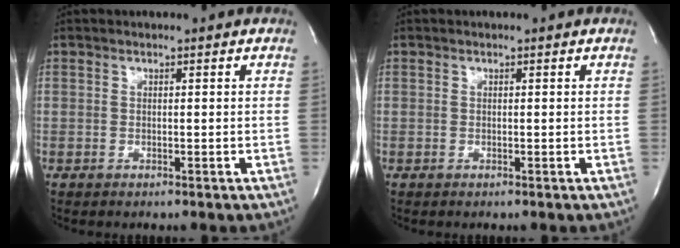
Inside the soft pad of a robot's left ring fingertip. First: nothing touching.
{"total": 0.0}